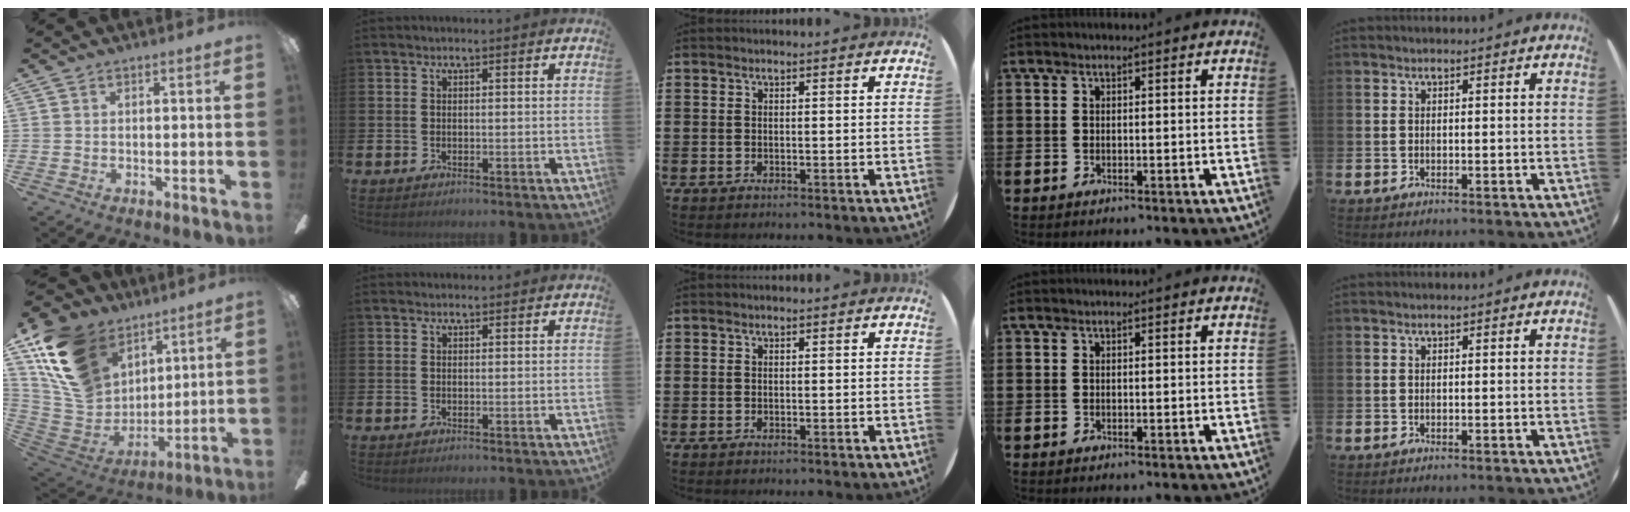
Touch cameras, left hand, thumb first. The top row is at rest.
{"thumb": {"total": 20.0, "force": [11.2, 13.7, 9.3], "torque": [-0.221, -0.047, 0.214]}, "index": {"total": 0.8, "force": [0.7, 0.3, 0.0], "torque": [0.009, 0.001, 0.011]}}